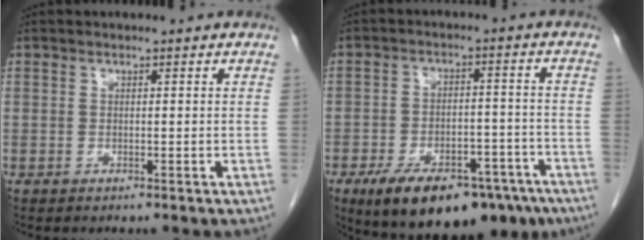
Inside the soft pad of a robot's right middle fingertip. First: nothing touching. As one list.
[{"total": 18.6, "force": [-12.7, 7.9, 11.1], "torque": [-0.151, 0.009, -0.184]}]